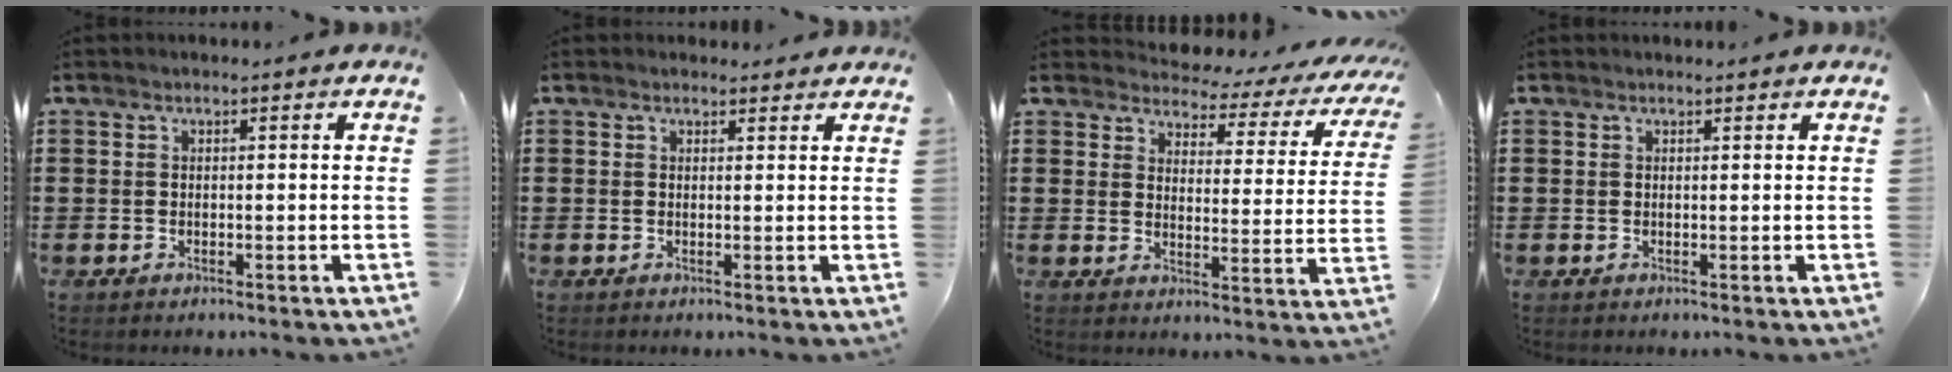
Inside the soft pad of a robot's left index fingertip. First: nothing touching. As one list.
[{"total": 1.4, "force": [1.2, 0.8, 0.0], "torque": [0.004, 0.001, 0.022]}, {"total": 2.8, "force": [2.5, 1.0, 0.7], "torque": [-0.034, -0.022, 0.034]}, {"total": 0.6, "force": [0.5, 0.4, 0.0], "torque": [-0.002, 0.002, 0.010]}]